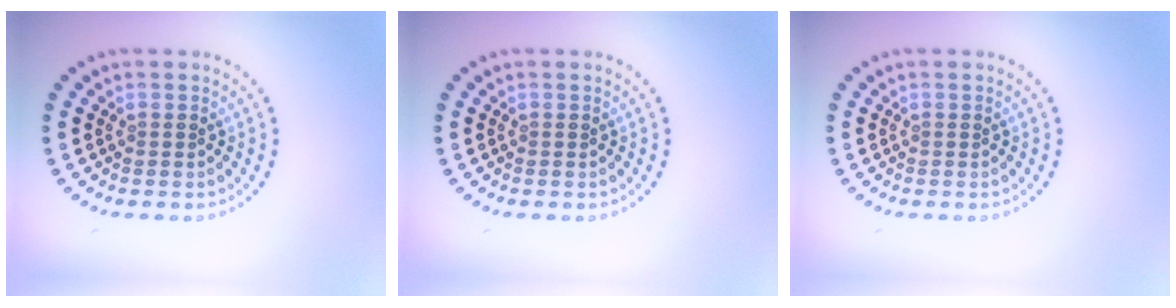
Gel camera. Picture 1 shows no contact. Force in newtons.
{"total": 0.0}
{"total": 0.0}